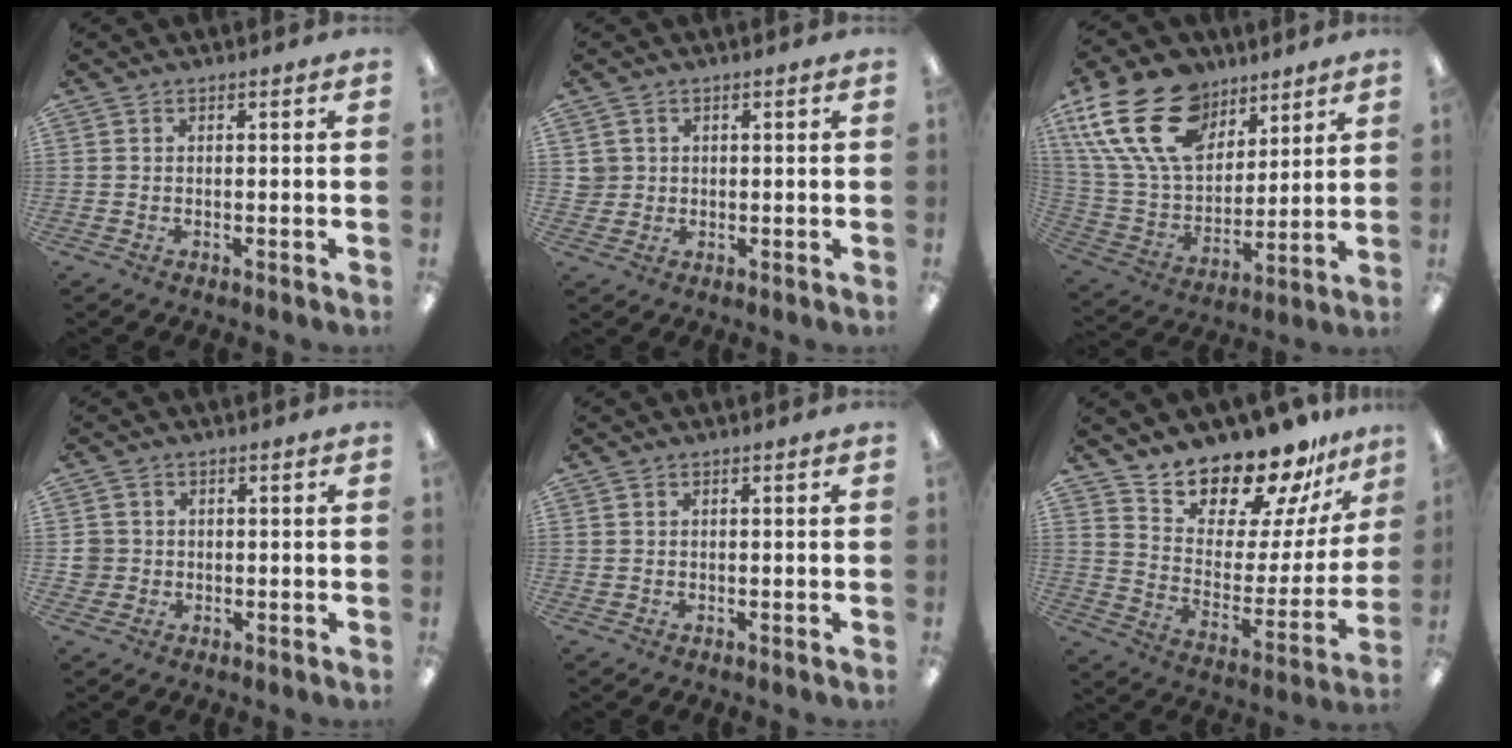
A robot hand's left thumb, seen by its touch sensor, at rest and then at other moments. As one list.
[{"total": 2.6, "force": [0.8, 2.5, 0.0], "torque": [-0.010, 0.004, 0.014]}, {"total": 23.4, "force": [12.3, 14.8, 13.3], "torque": [-0.282, -0.056, 0.226]}, {"total": 3.4, "force": [0.1, 3.3, 0.4], "torque": [-0.005, 0.003, 0.000]}, {"total": 0.7, "force": [0.3, 0.6, 0.0], "torque": [-0.001, 0.003, 0.005]}, {"total": 17.4, "force": [16.4, 4.3, 3.8], "torque": [-0.074, -0.157, 0.287]}]